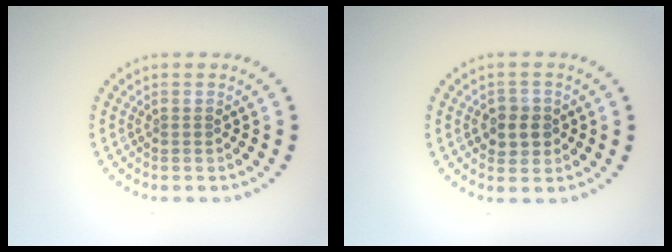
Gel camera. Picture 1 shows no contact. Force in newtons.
{"total": 2.4, "press": 2.3, "slide": 0.6}